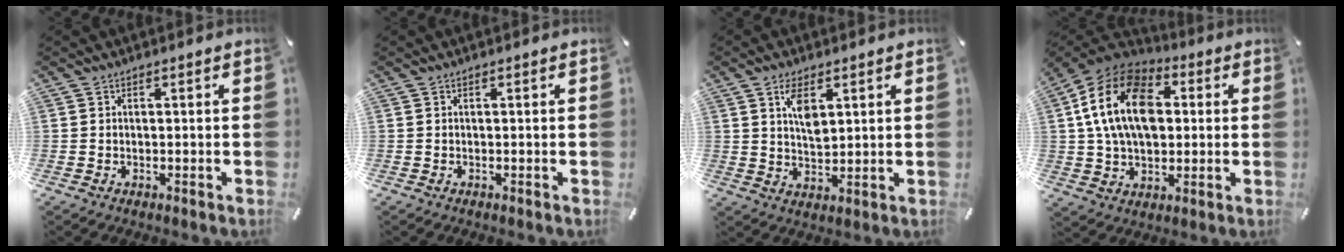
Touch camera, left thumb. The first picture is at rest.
{"total": 0.0}
{"total": 6.2, "force": [3.0, 3.1, 4.5], "torque": [-0.074, -0.006, 0.049]}
{"total": 18.4, "force": [2.5, 13.0, 12.7], "torque": [-0.257, 0.015, 0.041]}